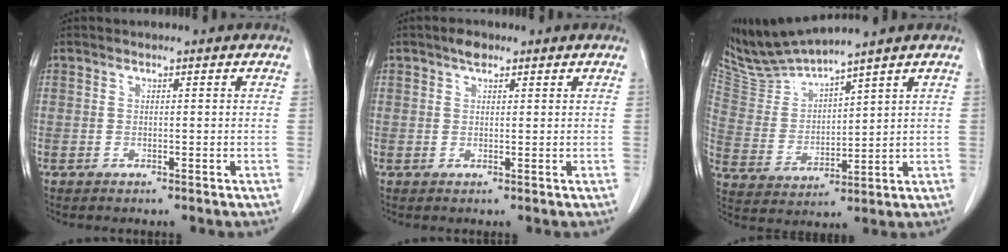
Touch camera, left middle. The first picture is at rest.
{"total": 1.8, "force": [1.2, 1.0, 0.9], "torque": [-0.017, 0.007, 0.018]}
{"total": 9.1, "force": [8.7, -1.1, 2.1], "torque": [-0.065, 0.000, 0.190]}